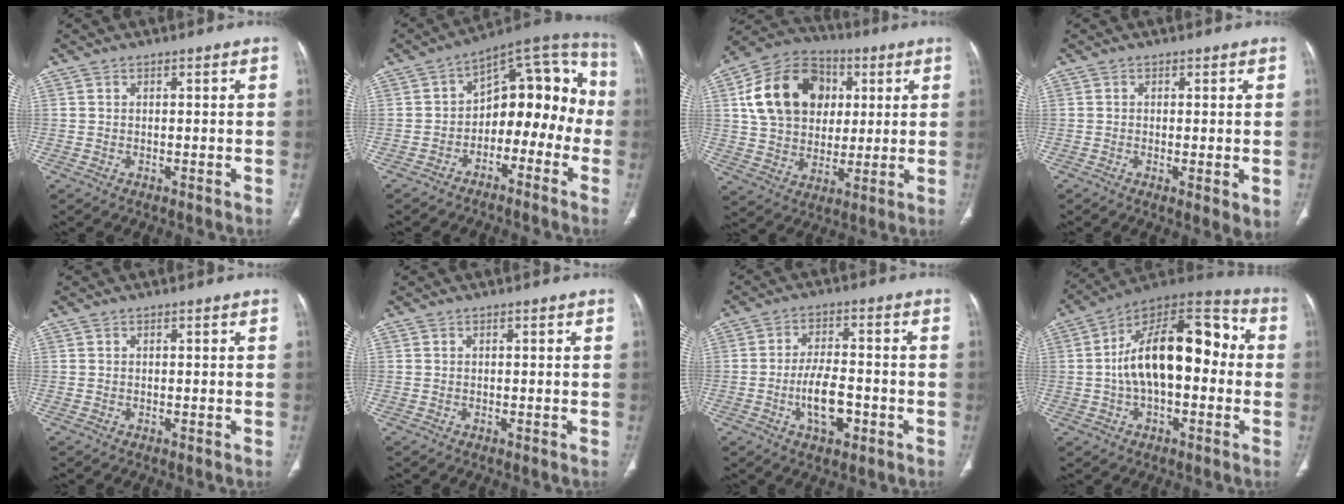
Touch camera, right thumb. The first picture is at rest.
{"total": 16.0, "force": [-4.0, 10.1, 11.7], "torque": [-0.108, 0.088, -0.064]}
{"total": 18.7, "force": [4.7, 14.5, 10.9], "torque": [-0.173, 0.009, 0.081]}
{"total": 3.6, "force": [-0.5, 1.0, 3.5], "torque": [-0.058, -0.013, -0.009]}
{"total": 0.0}
{"total": 0.0}
{"total": 8.4, "force": [-2.8, 3.9, 6.9], "torque": [-0.116, 0.016, -0.047]}
{"total": 20.8, "force": [0.3, 10.9, 17.8], "torque": [-0.270, 0.051, -0.004]}